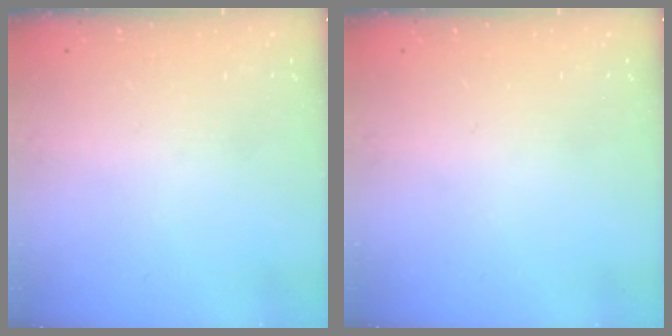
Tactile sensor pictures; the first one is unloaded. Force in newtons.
{"total": 0.0}